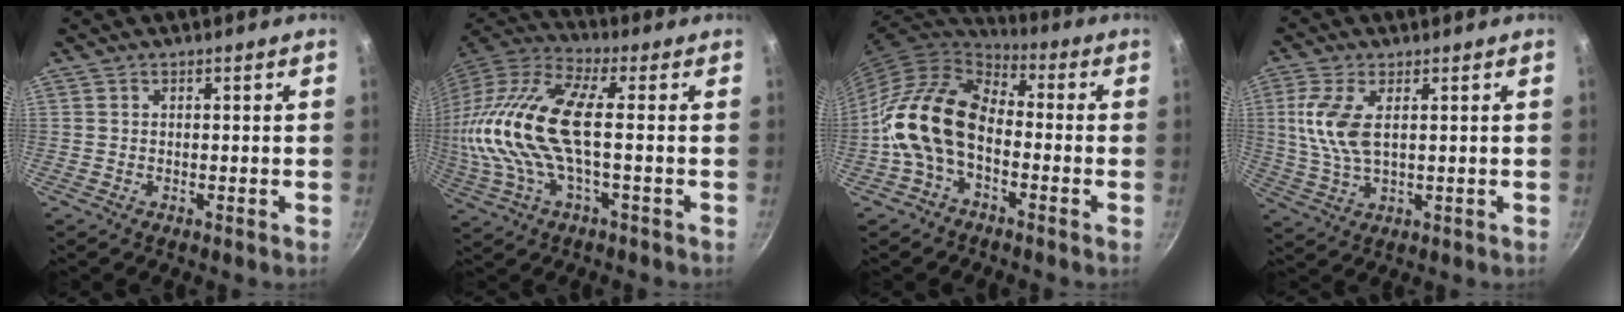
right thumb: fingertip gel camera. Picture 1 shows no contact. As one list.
[{"total": 19.2, "force": [0.2, 7.2, 17.8], "torque": [-0.379, 0.013, -0.008]}, {"total": 14.8, "force": [-3.6, 9.5, 10.8], "torque": [-0.176, 0.047, -0.089]}, {"total": 8.4, "force": [1.7, 3.8, 7.3], "torque": [-0.158, -0.001, 0.036]}]